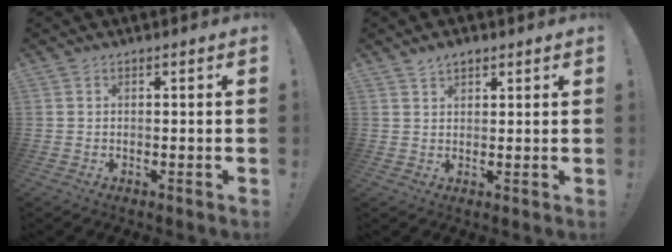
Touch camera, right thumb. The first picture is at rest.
{"total": 3.0, "force": [2.2, 1.7, 1.1], "torque": [-0.016, -0.009, 0.040]}